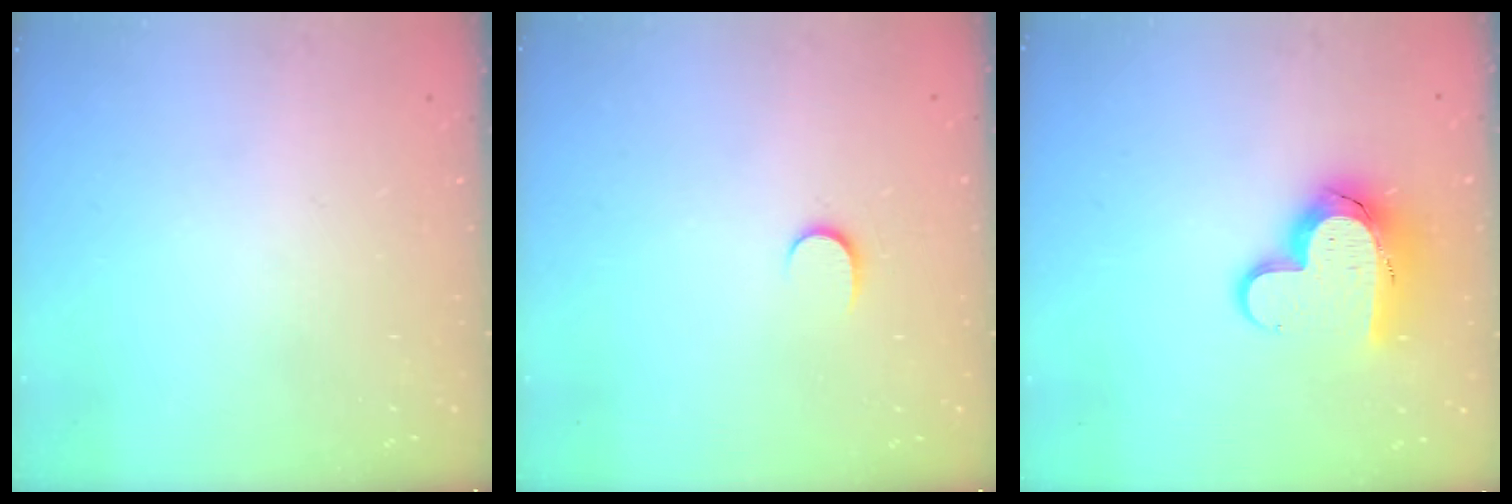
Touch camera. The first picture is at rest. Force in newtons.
{"total": 3.8, "press": 3.8, "slide": 0.4}
{"total": 13.6, "press": 13.5, "slide": 1.3}